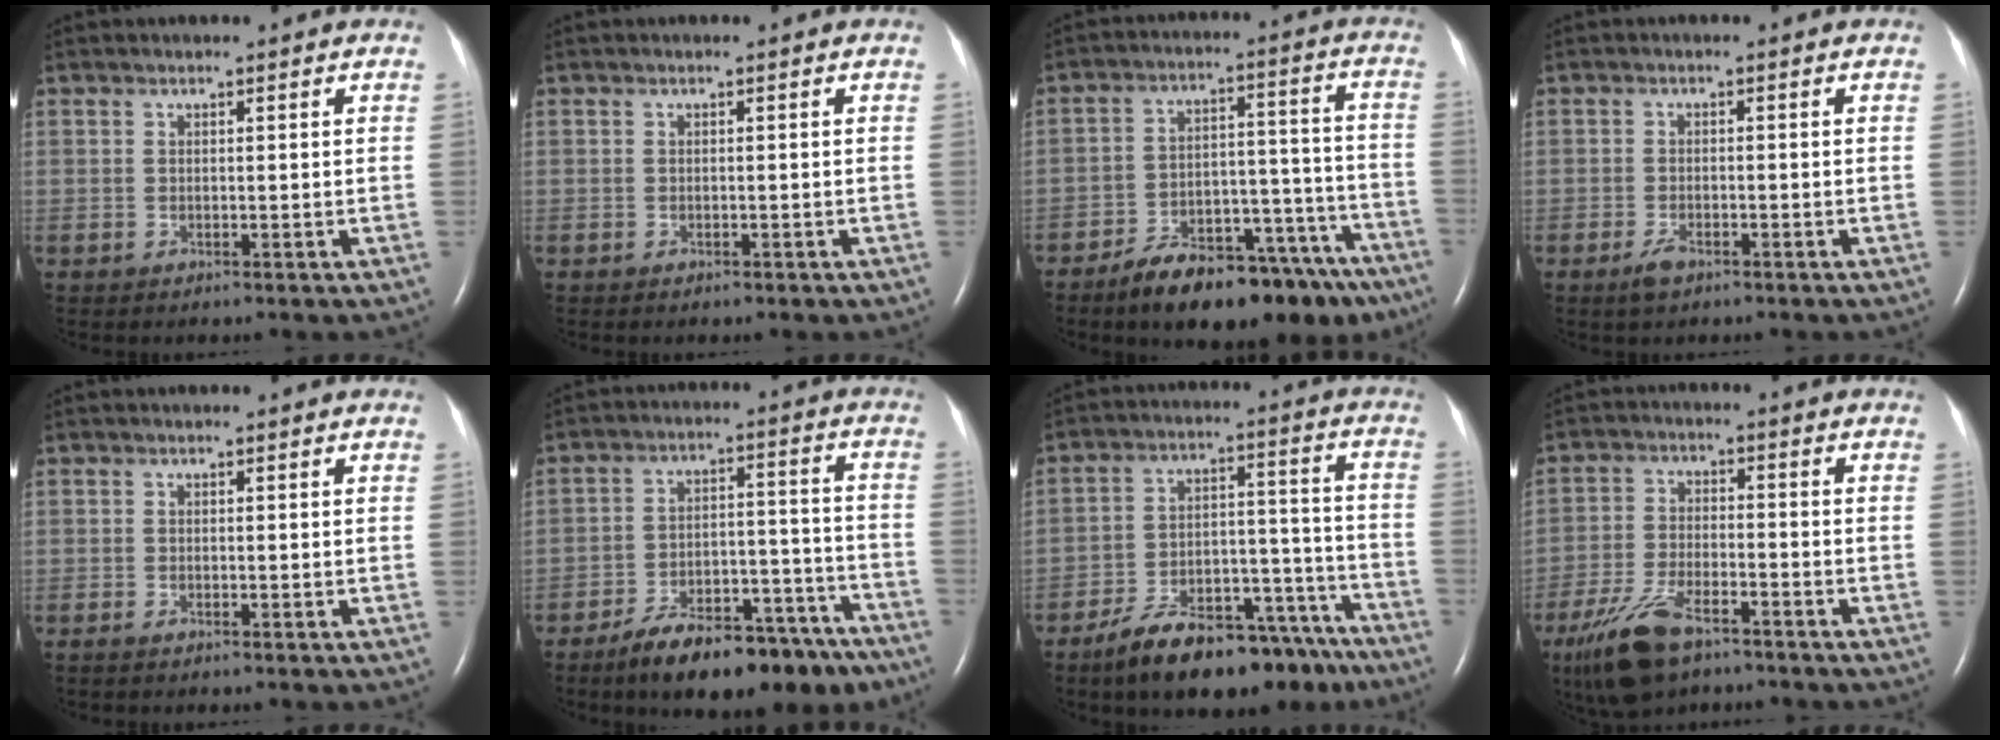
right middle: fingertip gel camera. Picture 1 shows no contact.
{"total": 0.5, "force": [-0.4, 0.3, 0.3], "torque": [-0.009, -0.001, -0.004]}
{"total": 19.3, "force": [-15.2, 5.8, 10.4], "torque": [-0.084, 0.043, -0.220]}
{"total": 2.3, "force": [-1.5, 0.8, 1.4], "torque": [-0.036, -0.002, -0.027]}
{"total": 0.5, "force": [-0.4, 0.0, 0.2], "torque": [-0.012, -0.002, -0.010]}
{"total": 17.4, "force": [-13.7, 6.0, 8.8], "torque": [-0.096, 0.042, -0.206]}
{"total": 19.0, "force": [-15.3, 6.6, 9.1], "torque": [-0.098, 0.043, -0.233]}
{"total": 10.6, "force": [-7.4, 3.6, 6.7], "torque": [-0.144, -0.016, -0.136]}